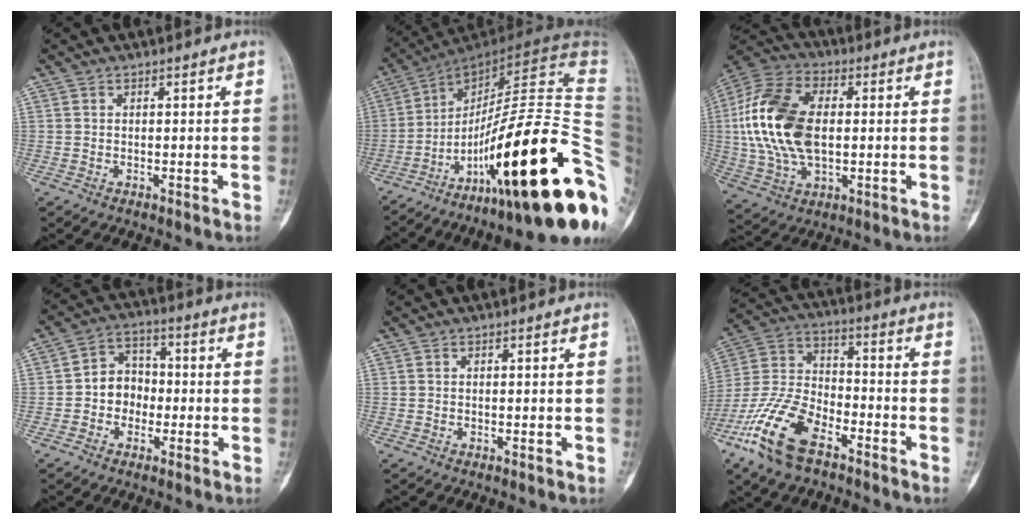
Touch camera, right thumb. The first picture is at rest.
{"total": 34.9, "force": [-12.8, 7.9, 31.5], "torque": [-0.417, 0.064, -0.198]}
{"total": 20.7, "force": [1.2, 12.0, 16.8], "torque": [-0.360, 0.006, 0.023]}
{"total": 7.1, "force": [-1.4, 6.1, 3.5], "torque": [-0.017, 0.029, -0.039]}
{"total": 0.0}
{"total": 16.3, "force": [-9.5, 7.8, 10.8], "torque": [-0.225, 0.043, -0.190]}